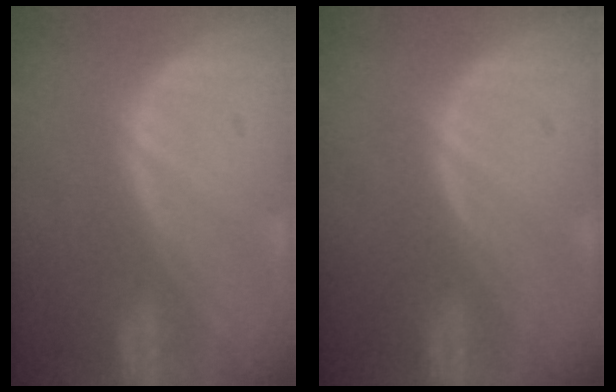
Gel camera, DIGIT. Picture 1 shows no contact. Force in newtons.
{"total": 0.0}